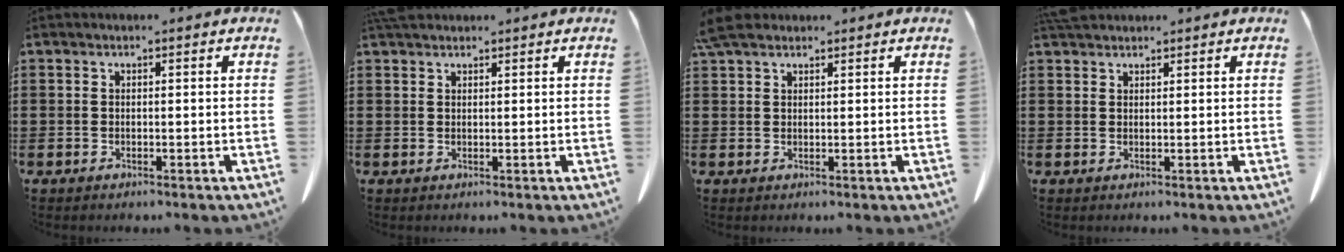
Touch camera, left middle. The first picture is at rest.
{"total": 2.1, "force": [1.8, 0.7, 0.8], "torque": [-0.022, 0.005, 0.036]}
{"total": 3.3, "force": [2.6, 1.2, 1.6], "torque": [-0.040, 0.005, 0.051]}
{"total": 2.5, "force": [2.2, 0.8, 0.8], "torque": [-0.024, 0.004, 0.043]}